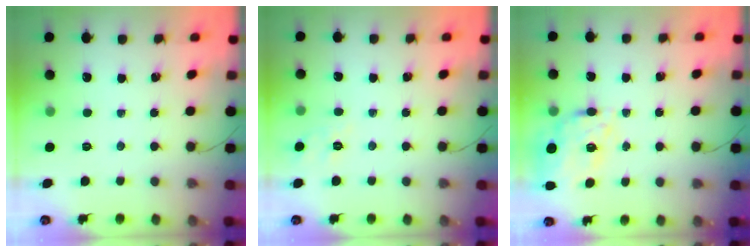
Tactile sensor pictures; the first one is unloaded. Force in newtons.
{"total": 2.0, "press": 0.7, "slide": 1.9}
{"total": 13.5, "press": 12.8, "slide": 4.4}